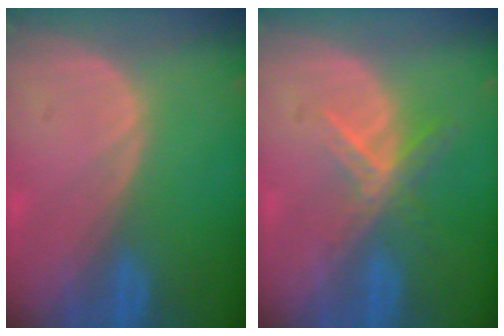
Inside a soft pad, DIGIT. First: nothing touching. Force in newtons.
{"total": 5.6, "press": 4.9, "slide": 2.7}